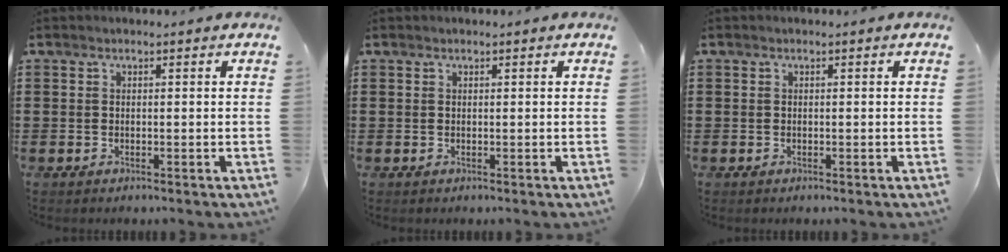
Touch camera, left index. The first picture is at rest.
{"total": 0.0}
{"total": 0.0}